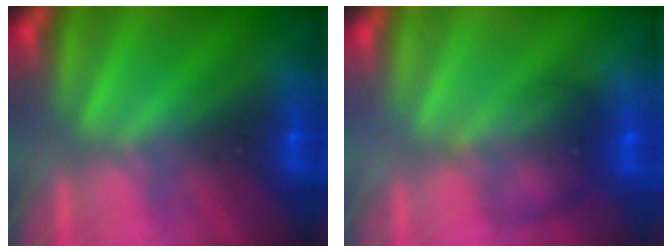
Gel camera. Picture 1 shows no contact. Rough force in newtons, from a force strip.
{"total": 2.0}